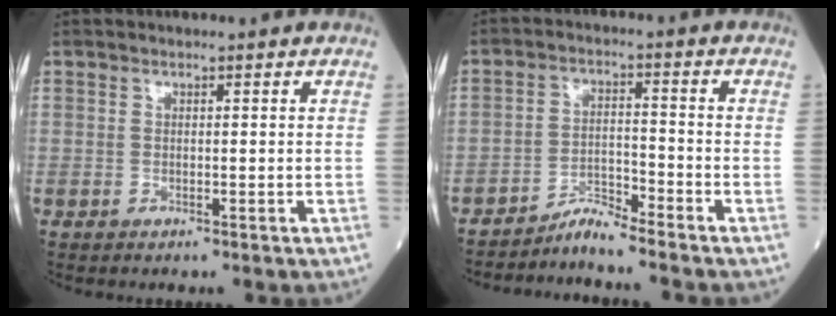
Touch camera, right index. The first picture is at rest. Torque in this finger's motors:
{"motor_torque": [-0.27, -0.21, 0.11, 0.00]}